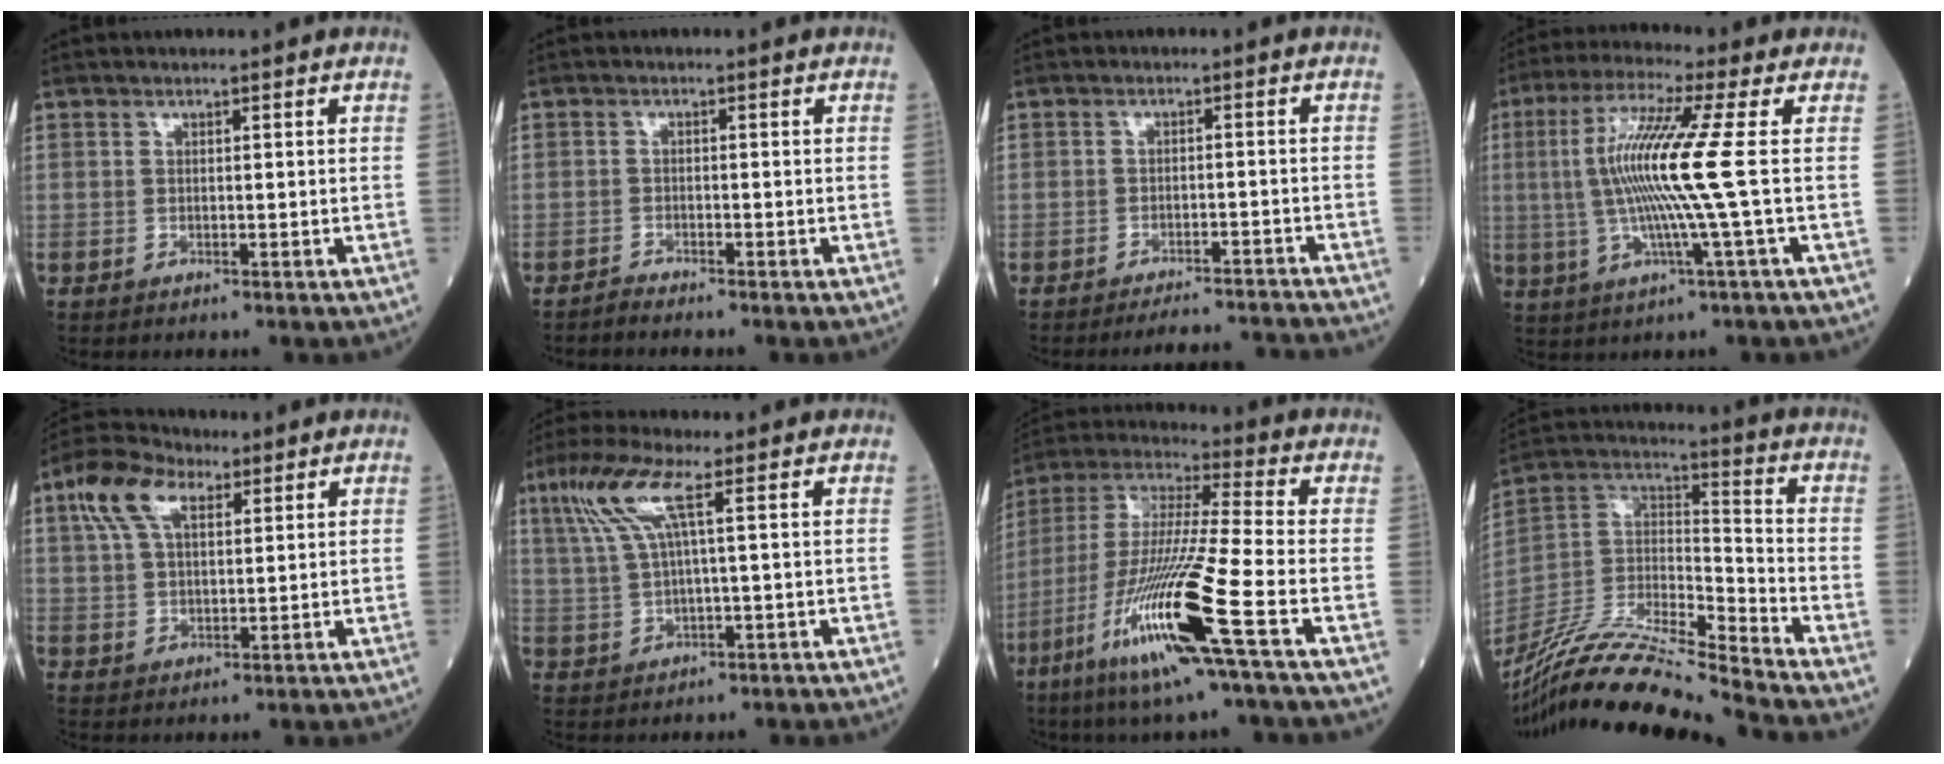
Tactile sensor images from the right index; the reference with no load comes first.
{"total": 1.4, "force": [-1.4, -0.5, 0.0], "torque": [-0.005, -0.004, -0.027]}
{"total": 8.2, "force": [-8.1, 0.5, 0.9], "torque": [-0.001, 0.006, -0.100]}
{"total": 12.3, "force": [0.4, -1.7, 12.1], "torque": [-0.252, 0.002, 0.005]}
{"total": 8.3, "force": [4.1, 4.0, 6.1], "torque": [-0.138, 0.027, 0.078]}
{"total": 7.2, "force": [3.0, 0.4, 6.5], "torque": [-0.154, 0.016, 0.066]}
{"total": 18.8, "force": [-8.0, -0.6, 17.0], "torque": [-0.370, -0.039, -0.158]}
{"total": 20.3, "force": [-18.3, -0.7, 8.7], "torque": [-0.191, -0.002, -0.340]}